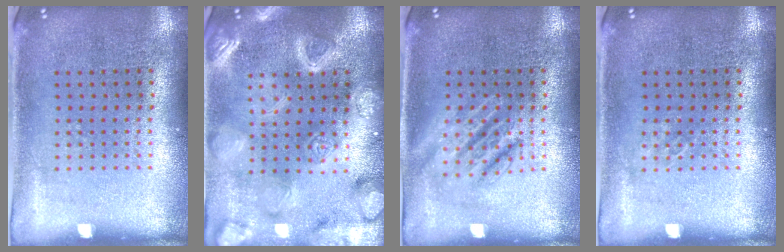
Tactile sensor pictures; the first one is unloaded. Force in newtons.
{"total": 5.7, "press": 5.6, "slide": 0.7}
{"total": 2.8, "press": 2.8, "slide": 0.4}
{"total": 0.6, "press": 0.6, "slide": 0.1}